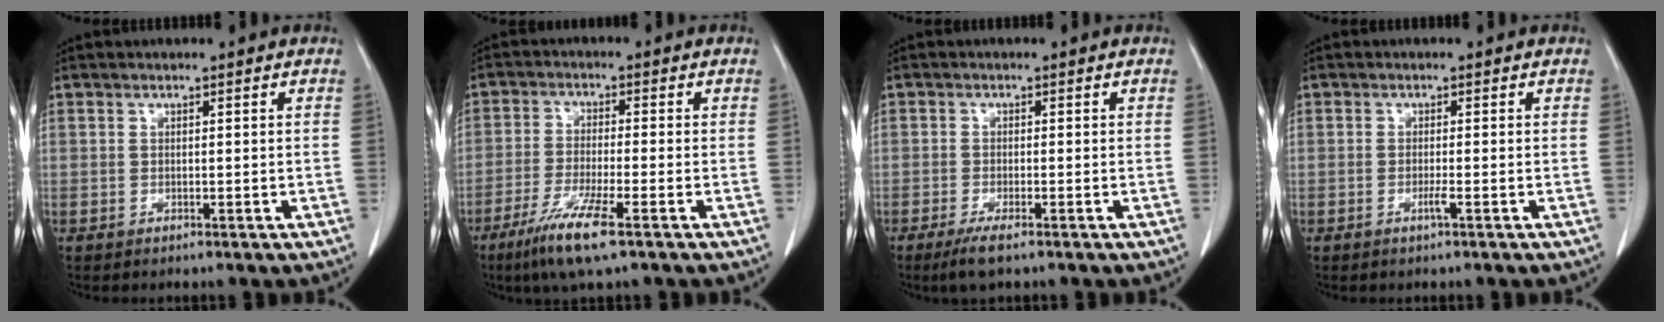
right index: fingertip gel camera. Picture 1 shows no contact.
{"total": 8.1, "force": [-4.8, 0.2, 6.5], "torque": [-0.133, -0.022, -0.089]}
{"total": 3.3, "force": [-2.1, 0.3, 2.4], "torque": [-0.047, -0.008, -0.038]}
{"total": 1.2, "force": [-0.6, -0.2, 1.1], "torque": [-0.023, -0.002, -0.011]}